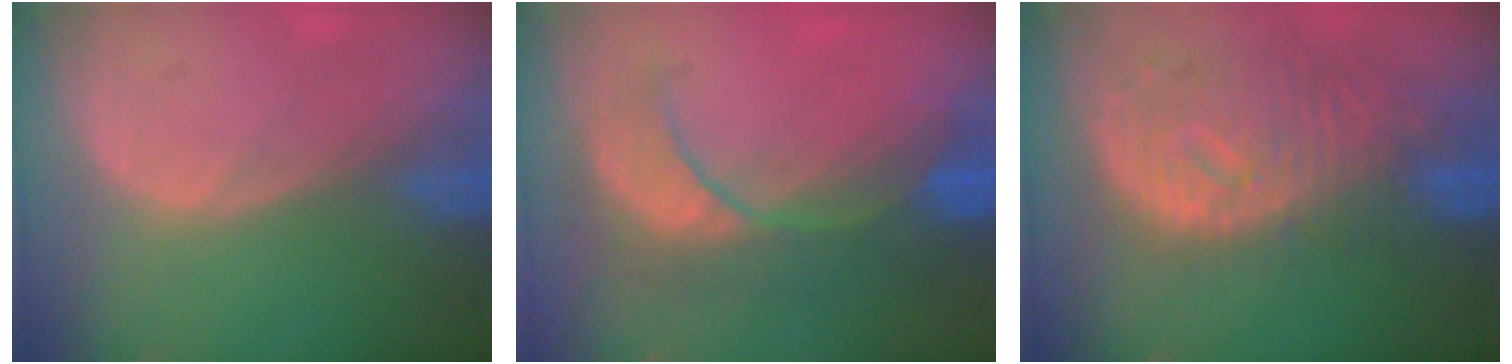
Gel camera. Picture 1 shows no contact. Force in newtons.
{"total": 8.1, "press": 8.1, "slide": 0.8}
{"total": 11.3, "press": 9.9, "slide": 5.4}